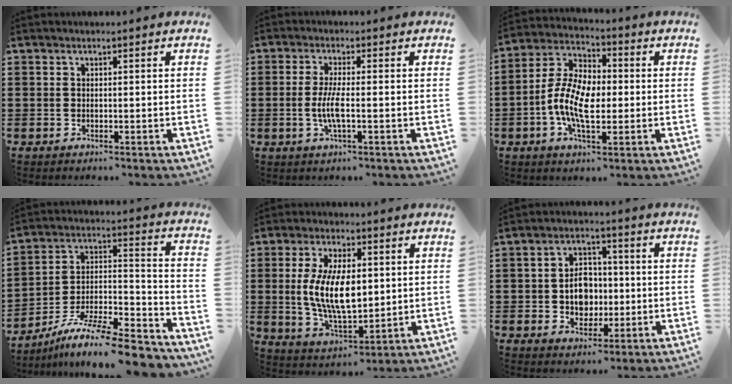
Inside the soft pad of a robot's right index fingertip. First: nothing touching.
{"total": 4.7, "force": [-0.9, 0.7, 4.6], "torque": [-0.110, -0.012, -0.026]}
{"total": 9.6, "force": [-1.8, 4.9, 8.1], "torque": [-0.192, -0.002, -0.041]}
{"total": 10.8, "force": [-9.0, 1.4, 5.8], "torque": [-0.093, 0.018, -0.174]}
{"total": 11.2, "force": [0.9, 5.3, 9.8], "torque": [-0.202, -0.001, 0.013]}
{"total": 6.3, "force": [-0.5, 4.9, 3.8], "torque": [-0.058, 0.004, -0.015]}